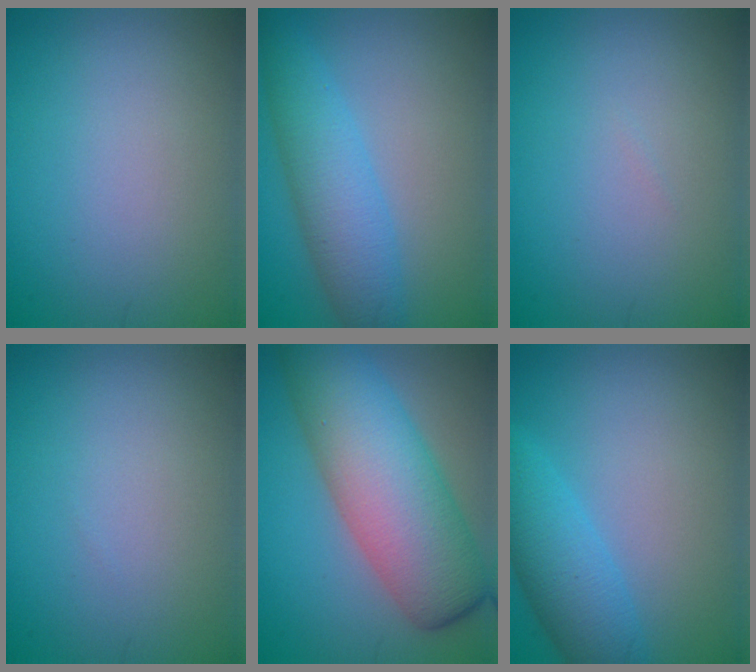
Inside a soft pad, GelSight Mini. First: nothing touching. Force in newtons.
{"total": 5.1, "press": 5.1, "slide": 0.2}
{"total": 0.0}
{"total": 0.0}
{"total": 11.1, "press": 11.1, "slide": 0.5}
{"total": 4.7, "press": 4.7, "slide": 0.2}